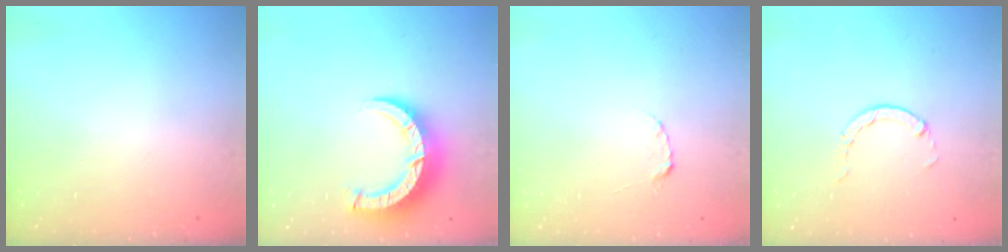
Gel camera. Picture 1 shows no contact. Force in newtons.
{"total": 8.7, "press": 8.7, "slide": 1.1}
{"total": 2.2, "press": 2.2, "slide": 0.3}
{"total": 0.6, "press": 0.6, "slide": 0.2}